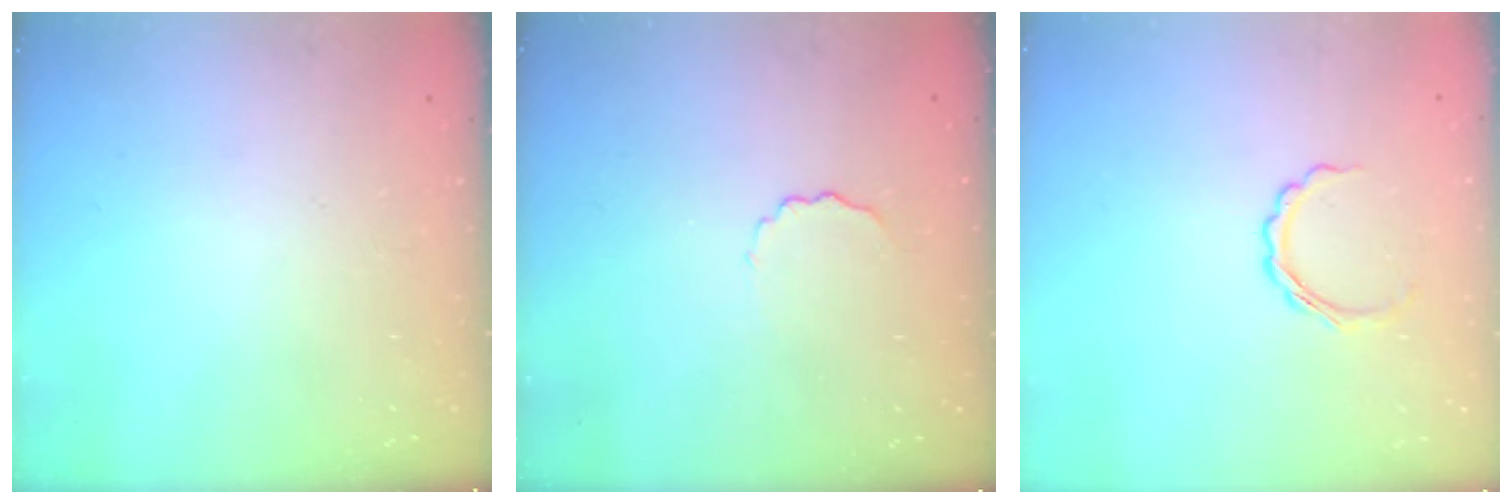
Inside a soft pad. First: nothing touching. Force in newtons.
{"total": 4.1, "press": 4.0, "slide": 0.8}
{"total": 5.2, "press": 5.0, "slide": 1.1}